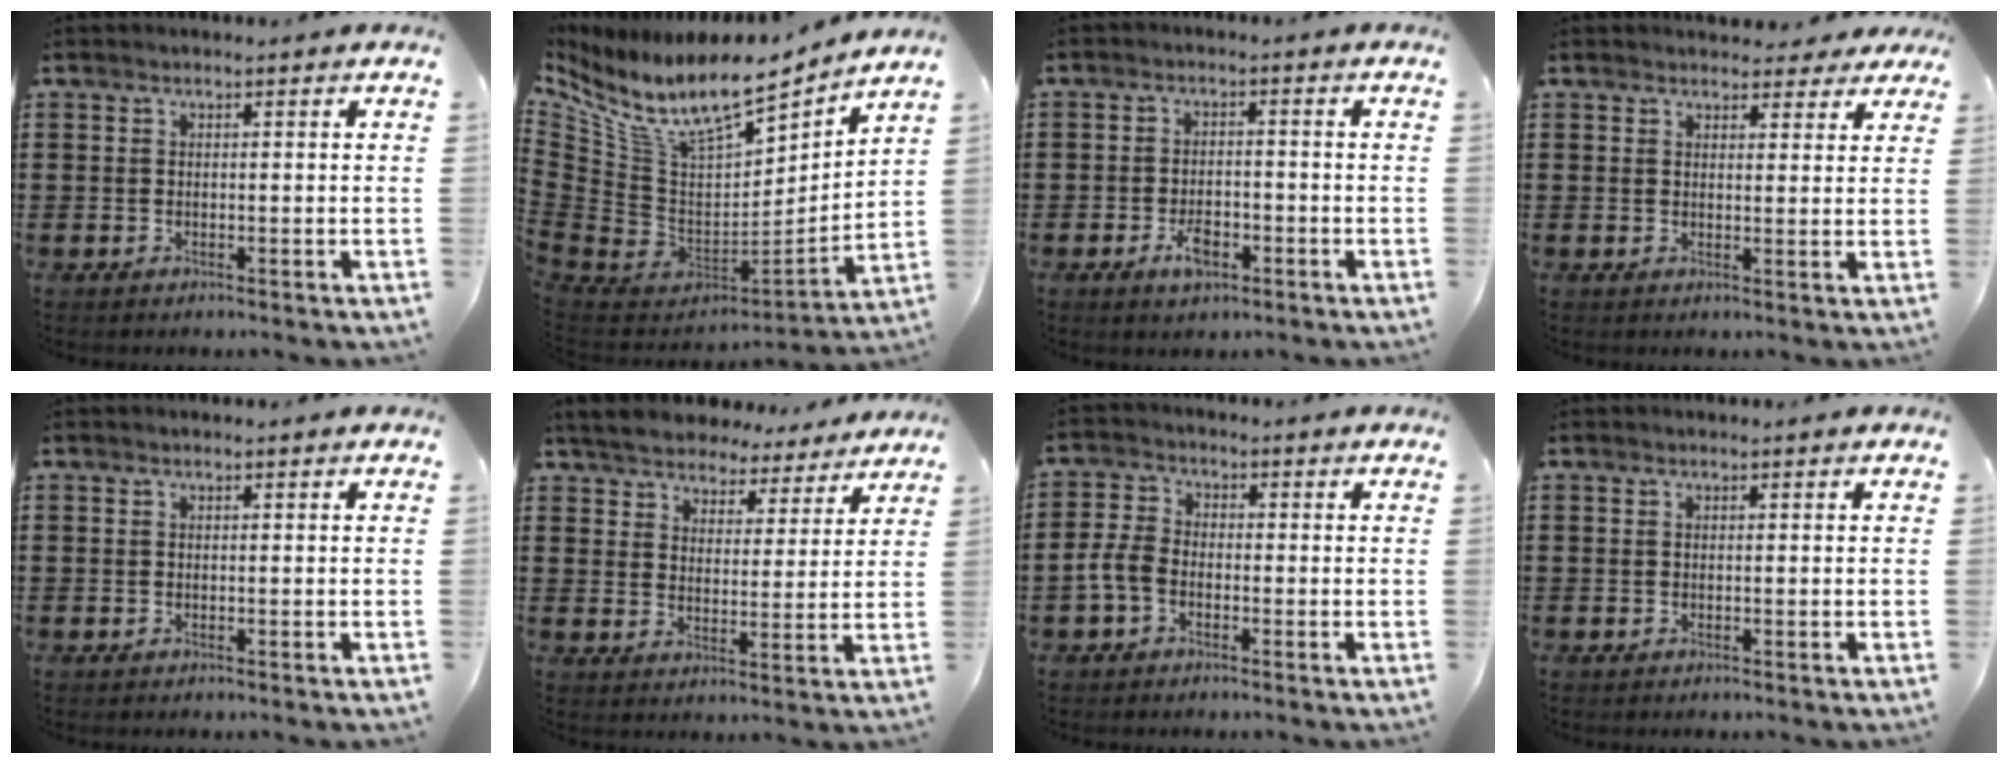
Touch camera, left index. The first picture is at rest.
{"total": 12.1, "force": [8.4, 4.3, 7.6], "torque": [-0.174, -0.068, 0.146]}
{"total": 4.1, "force": [-2.0, 1.9, 3.1], "torque": [-0.057, 0.005, -0.036]}
{"total": 3.2, "force": [2.9, 1.2, 0.6], "torque": [-0.004, -0.009, 0.051]}
{"total": 0.0}
{"total": 5.6, "force": [5.5, 0.8, 0.3], "torque": [-0.037, -0.033, 0.096]}
{"total": 4.2, "force": [-1.7, 2.7, 2.7], "torque": [-0.073, 0.003, -0.038]}
{"total": 0.0}